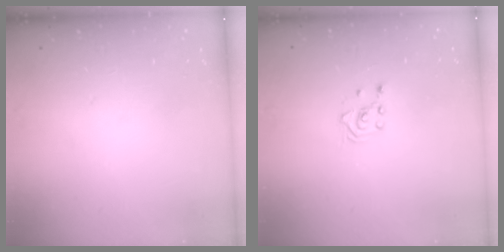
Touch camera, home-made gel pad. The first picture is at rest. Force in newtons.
{"total": 2.1, "press": 2.1, "slide": 0.2}